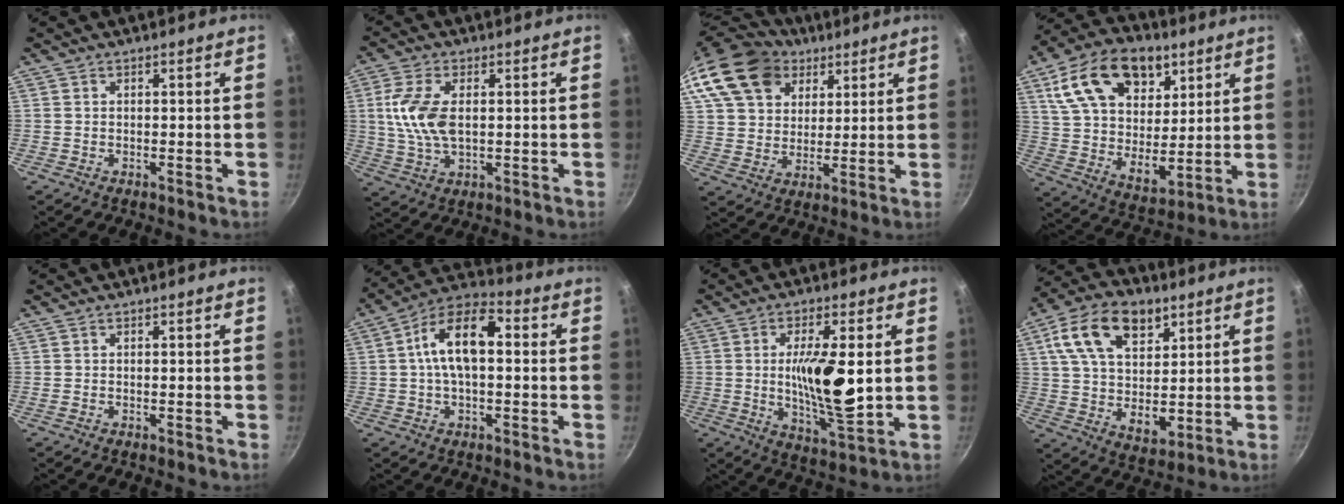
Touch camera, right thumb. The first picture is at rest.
{"total": 9.5, "force": [1.1, 5.1, 8.0], "torque": [-0.160, 0.000, 0.022]}
{"total": 22.0, "force": [11.7, 15.7, 10.1], "torque": [-0.206, 0.015, 0.216]}
{"total": 23.5, "force": [10.6, 15.0, 14.6], "torque": [-0.219, -0.025, 0.186]}
{"total": 0.0}
{"total": 13.0, "force": [1.4, 6.8, 11.0], "torque": [-0.175, 0.035, 0.008]}
{"total": 13.8, "force": [0.9, 4.3, 13.1], "torque": [-0.217, -0.019, 0.020]}
{"total": 19.4, "force": [8.0, 12.4, 12.6], "torque": [-0.186, -0.017, 0.140]}